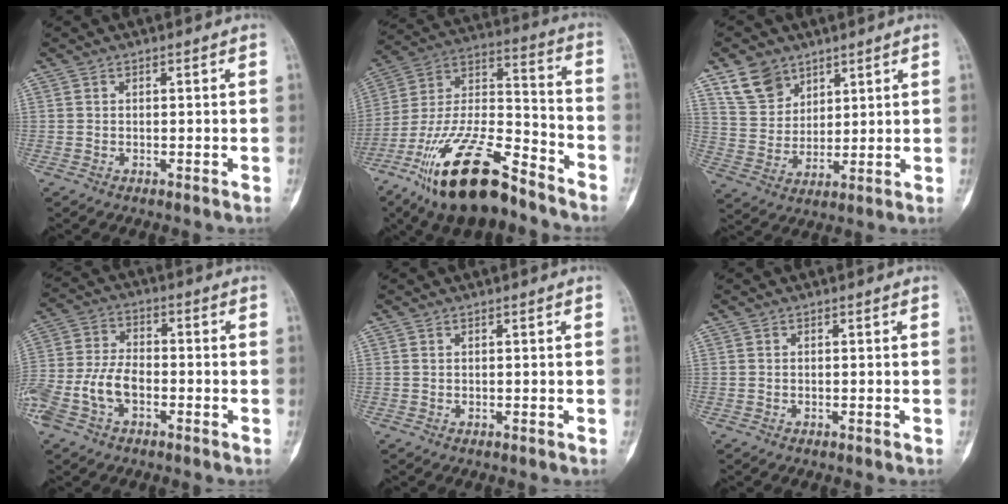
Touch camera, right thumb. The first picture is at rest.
{"total": 24.1, "force": [-16.1, 8.5, 15.8], "torque": [-0.304, 0.068, -0.288]}
{"total": 8.9, "force": [5.9, 6.1, 2.6], "torque": [-0.026, -0.029, 0.123]}
{"total": 10.8, "force": [-3.9, 6.4, 7.8], "torque": [-0.175, 0.027, -0.076]}
{"total": 0.0}
{"total": 0.0}